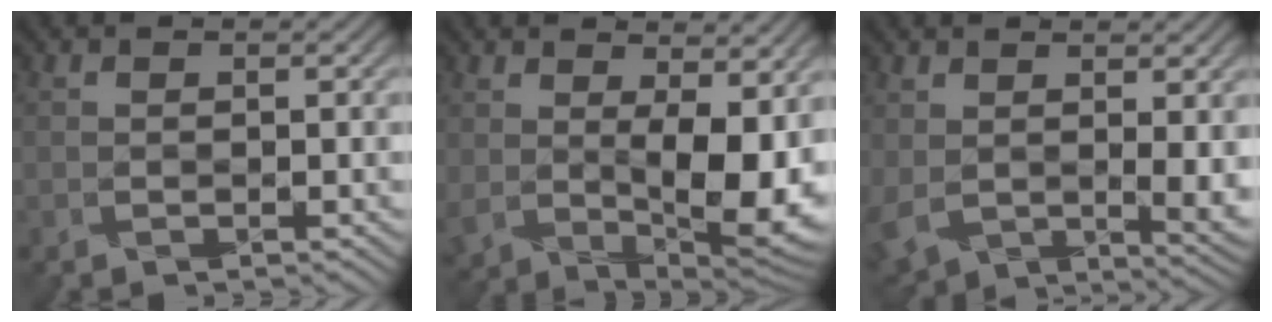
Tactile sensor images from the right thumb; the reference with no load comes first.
{"total": 12.1, "force": [1.6, 6.3, 10.2], "torque": [-0.167, -0.020, 0.038]}
{"total": 6.3, "force": [1.7, 3.7, 4.7], "torque": [-0.127, -0.026, 0.050]}